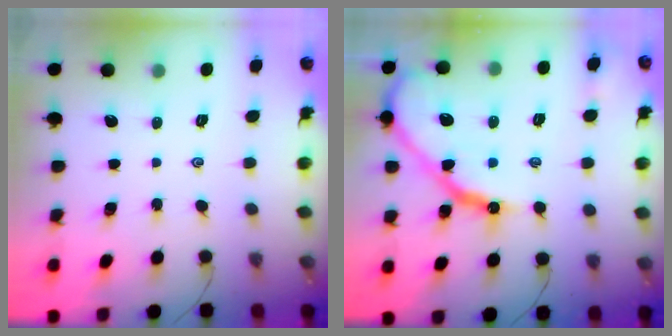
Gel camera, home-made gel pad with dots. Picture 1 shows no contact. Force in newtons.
{"total": 17.3, "press": 17.3, "slide": 1.3}